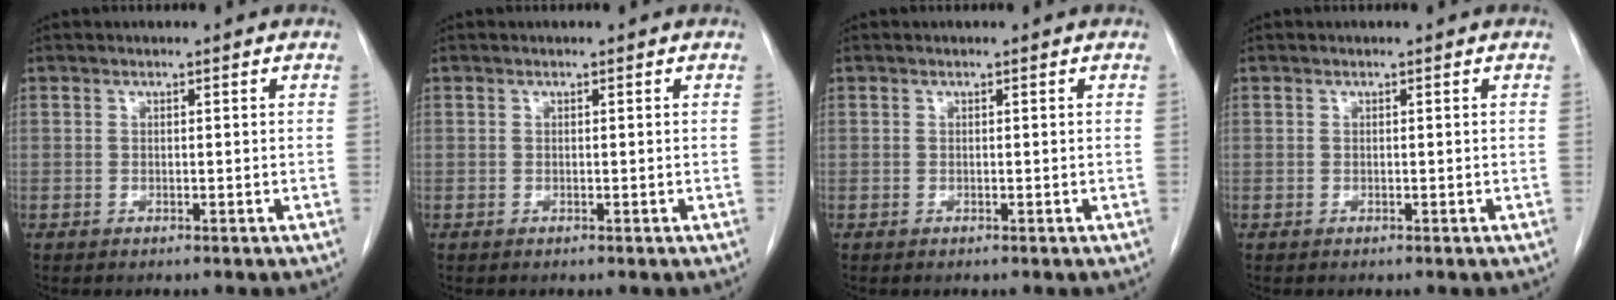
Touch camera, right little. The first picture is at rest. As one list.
[{"total": 0.0}, {"total": 0.0}, {"total": 0.0}]